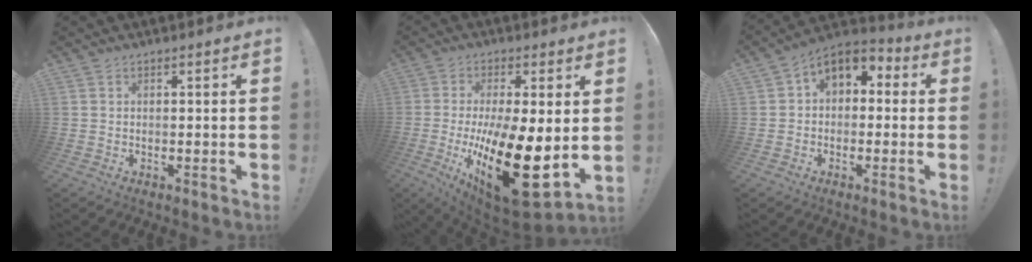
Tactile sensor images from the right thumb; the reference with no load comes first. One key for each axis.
{"total": 23.2, "fx": -4.8, "fy": 9.0, "fz": 20.8, "tx": -0.352, "ty": -0.003, "tz": -0.064}
{"total": 7.3, "fx": 1.8, "fy": 5.3, "fz": 4.7, "tx": -0.080, "ty": 0.007, "tz": 0.042}